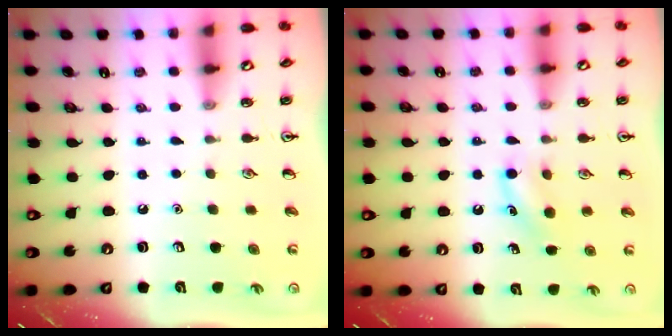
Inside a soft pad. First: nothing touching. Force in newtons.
{"total": 6.8, "press": 6.6, "slide": 1.9}